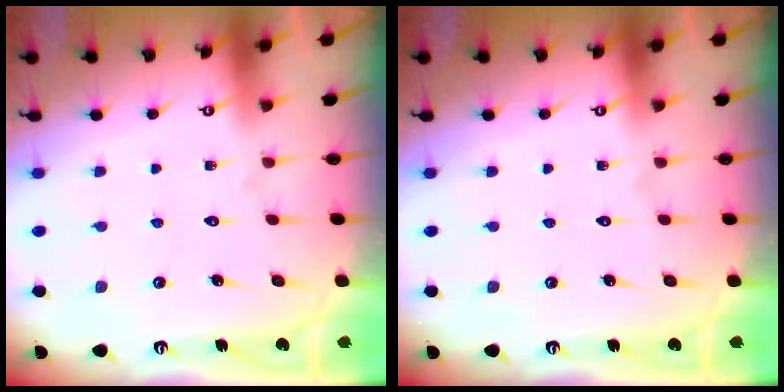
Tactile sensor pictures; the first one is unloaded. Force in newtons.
{"total": 0.0}